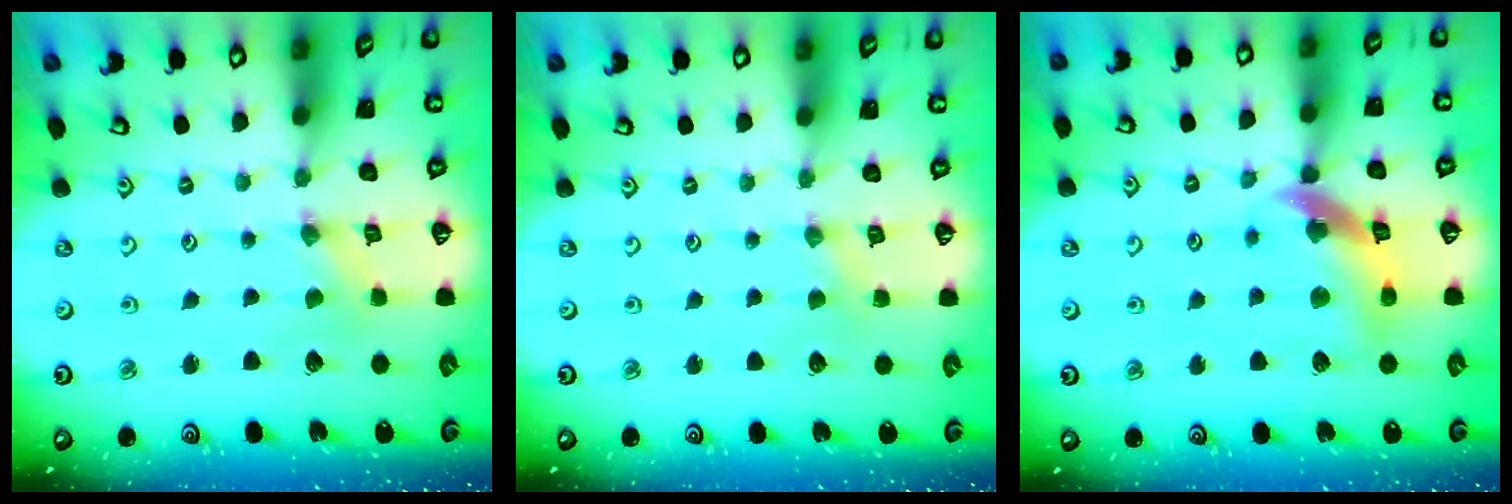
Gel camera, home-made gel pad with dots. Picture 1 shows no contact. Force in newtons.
{"total": 2.0, "press": 2.0, "slide": 0.4}
{"total": 14.1, "press": 14.1, "slide": 1.6}